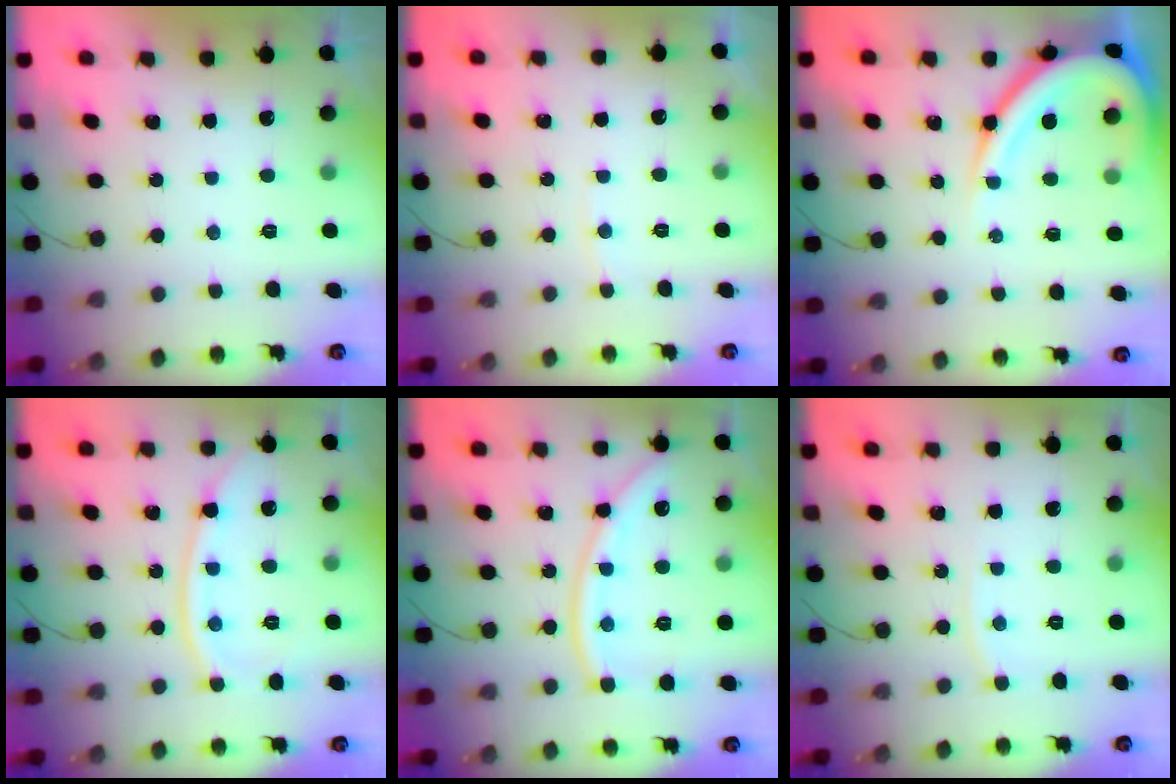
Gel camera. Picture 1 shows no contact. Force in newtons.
{"total": 2.9, "press": 2.9, "slide": 0.4}
{"total": 15.1, "press": 15.0, "slide": 1.9}
{"total": 11.7, "press": 11.6, "slide": 1.3}
{"total": 12.2, "press": 12.1, "slide": 1.7}
{"total": 3.6, "press": 3.6, "slide": 0.5}